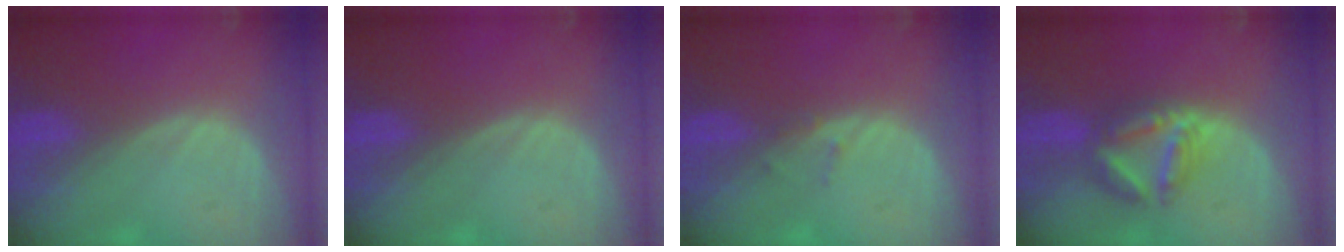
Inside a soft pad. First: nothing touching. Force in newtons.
{"total": 0.0}
{"total": 1.1, "press": 0.8, "slide": 0.7}
{"total": 6.3, "press": 6.3, "slide": 0.4}